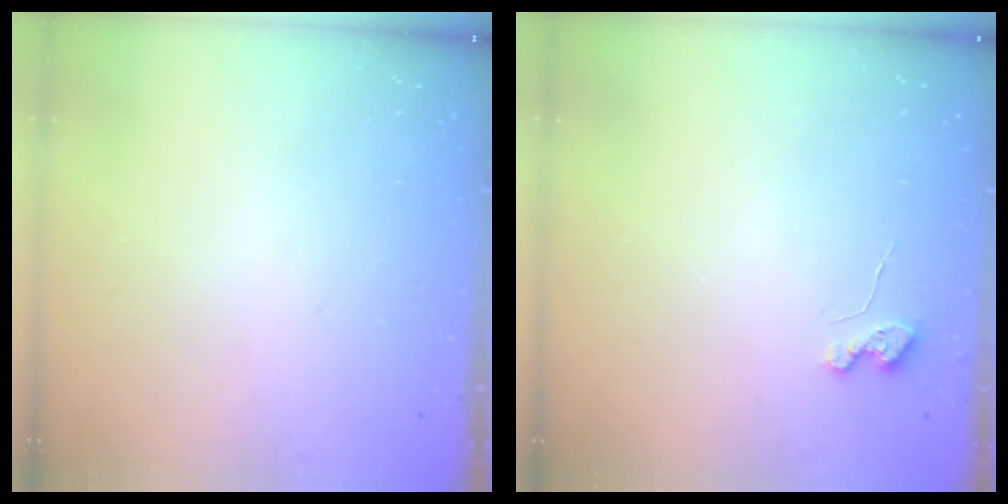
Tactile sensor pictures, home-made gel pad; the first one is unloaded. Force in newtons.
{"total": 3.6, "press": 3.6, "slide": 0.5}